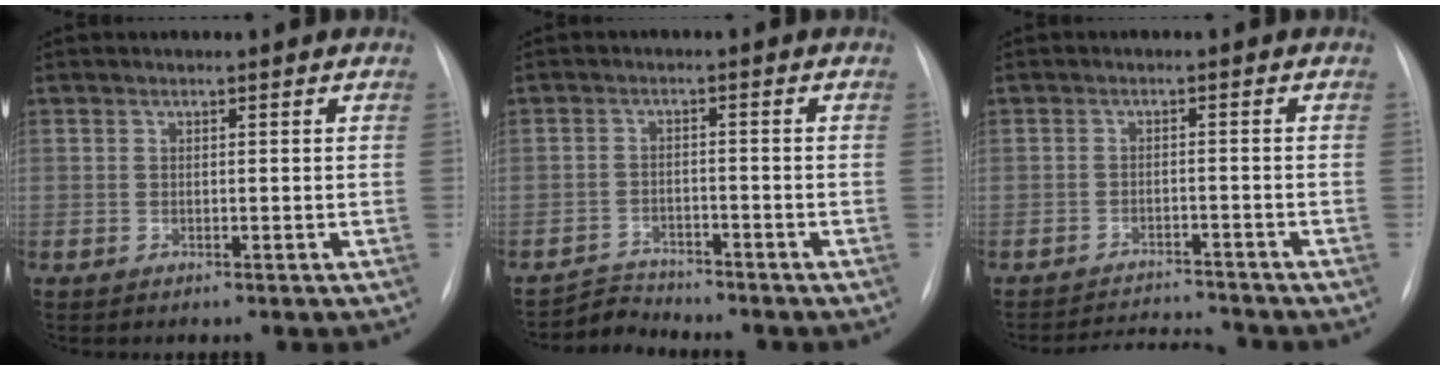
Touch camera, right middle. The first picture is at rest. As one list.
[{"total": 3.6, "force": [-3.2, 0.0, -1.5], "torque": [0.031, -0.008, -0.057]}, {"total": 4.8, "force": [-4.7, -0.8, -0.5], "torque": [0.004, -0.003, -0.077]}]